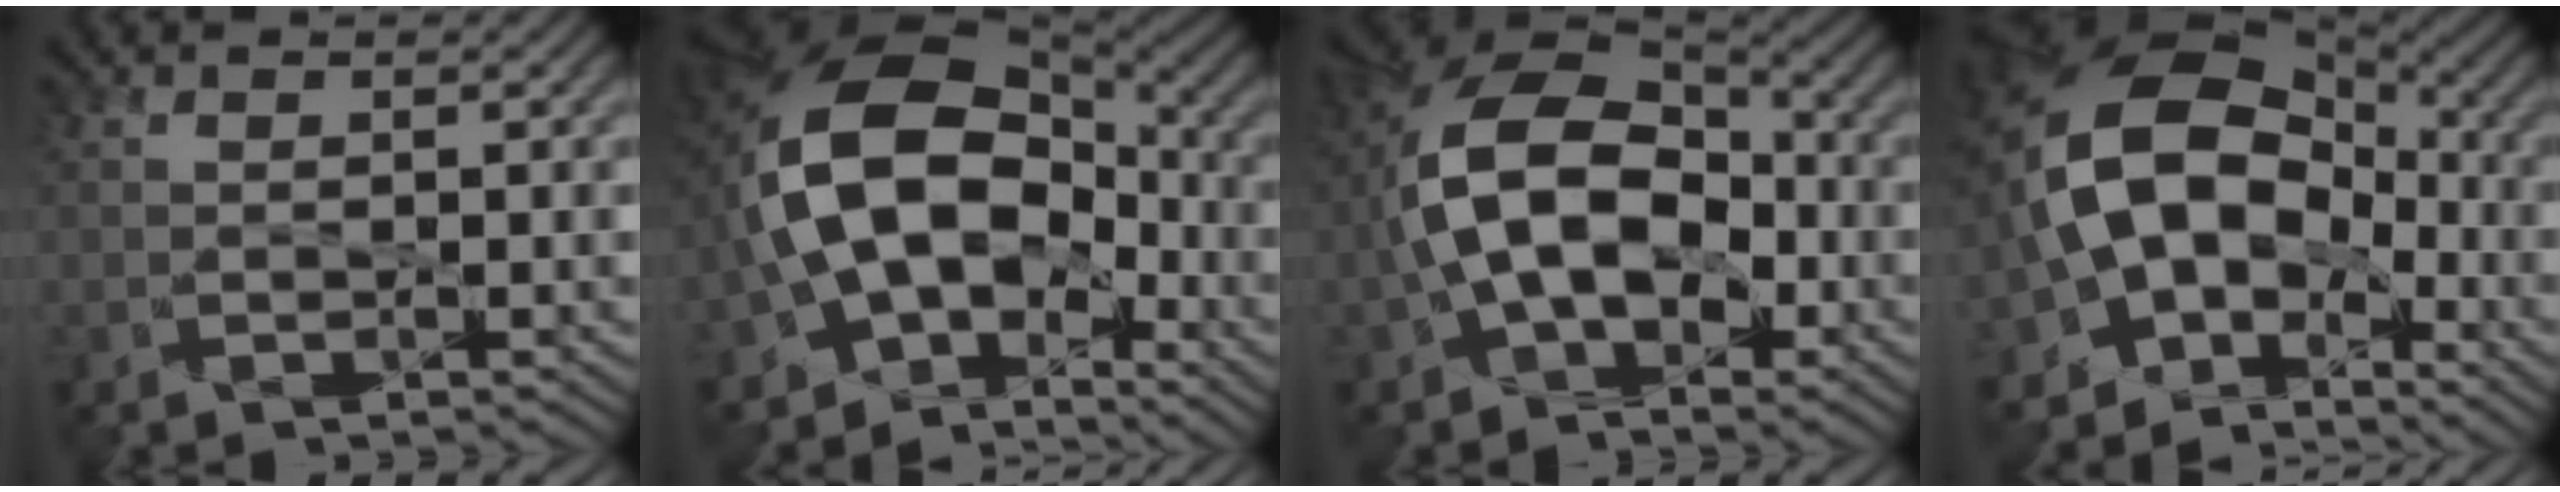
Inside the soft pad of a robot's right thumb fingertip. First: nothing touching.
{"total": 14.4, "force": [-2.6, 9.7, 10.4], "torque": [-0.179, 0.012, -0.063]}
{"total": 12.7, "force": [-1.7, 8.0, 9.7], "torque": [-0.183, 0.012, -0.043]}
{"total": 14.5, "force": [-2.0, 10.4, 9.8], "torque": [-0.176, 0.010, -0.048]}